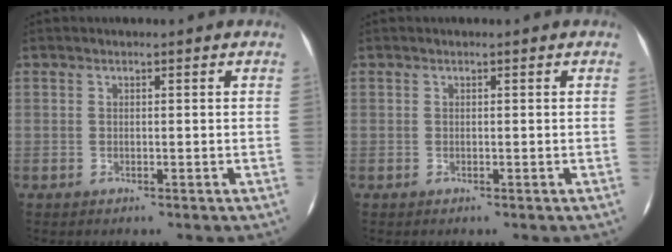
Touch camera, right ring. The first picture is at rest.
{"total": 0.0}